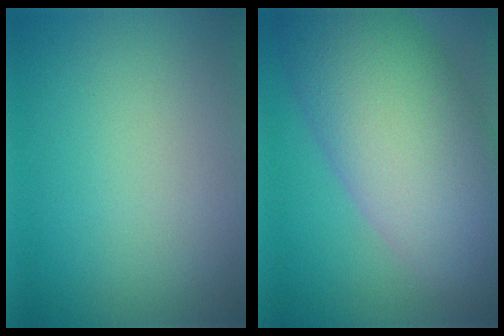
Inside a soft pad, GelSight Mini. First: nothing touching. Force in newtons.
{"total": 13.2, "press": 13.2, "slide": 0.8}